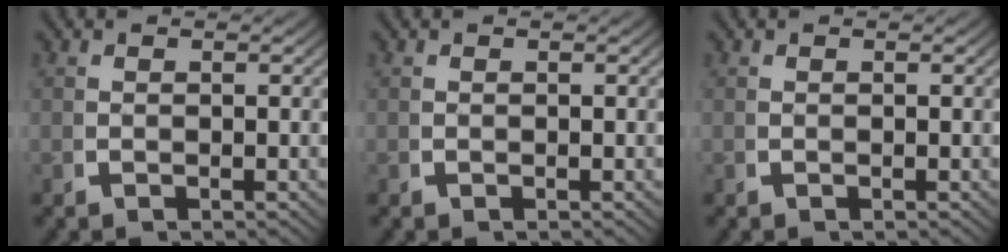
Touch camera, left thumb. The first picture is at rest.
{"total": 0.0}
{"total": 0.0}